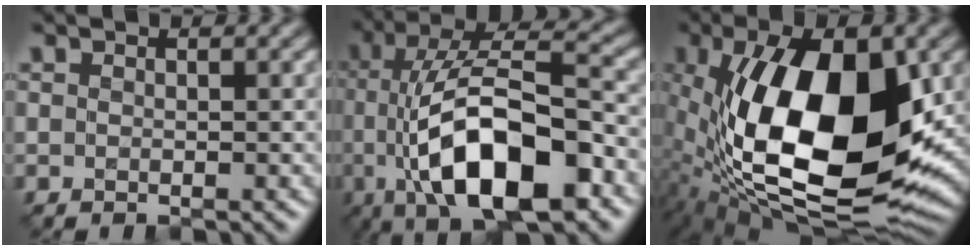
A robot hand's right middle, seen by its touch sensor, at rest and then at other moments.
{"total": 12.7, "force": [-3.0, 4.6, 11.4], "torque": [-0.187, 0.006, -0.061]}
{"total": 17.4, "force": [0.2, 8.1, 15.4], "torque": [-0.273, -0.014, 0.004]}